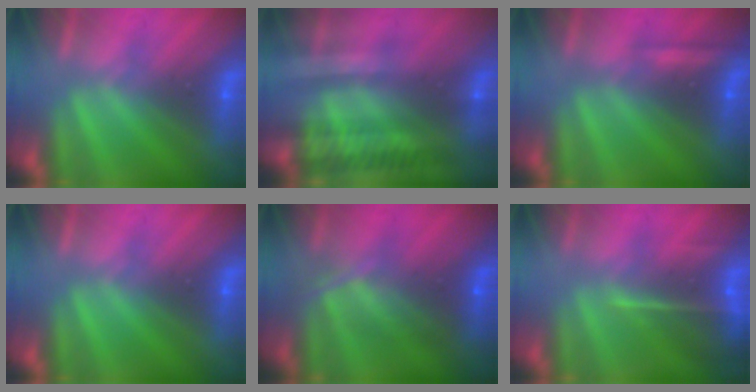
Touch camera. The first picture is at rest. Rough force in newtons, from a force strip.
{"total": 2.3}
{"total": 2.3}
{"total": 0.0}
{"total": 7.0}
{"total": 7.3}